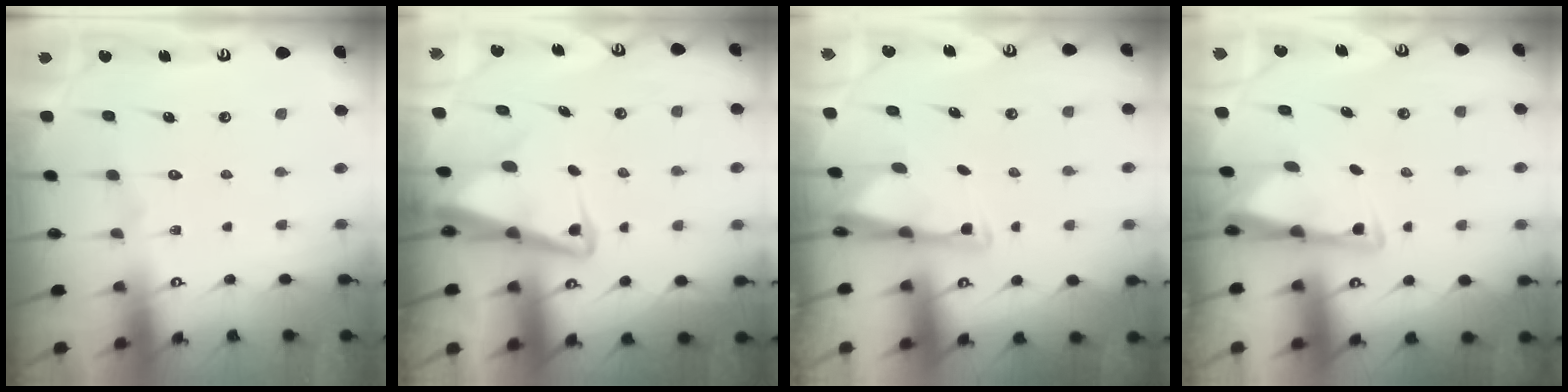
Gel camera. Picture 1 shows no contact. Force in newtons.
{"total": 4.8, "press": 4.7, "slide": 0.6}
{"total": 2.9, "press": 2.9, "slide": 0.5}
{"total": 3.0, "press": 3.0, "slide": 0.4}